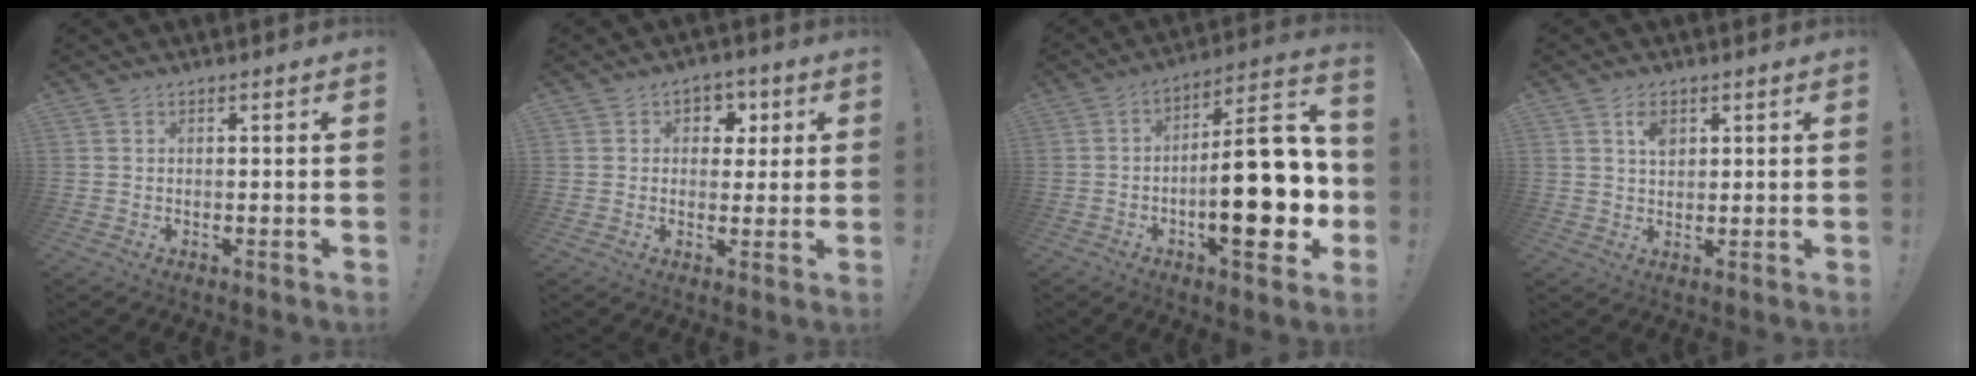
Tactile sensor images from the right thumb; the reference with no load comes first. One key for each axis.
{"total": 5.5, "fx": 1.4, "fy": 5.0, "fz": 1.6, "tx": -0.009, "ty": -0.006, "tz": 0.025}
{"total": 24.3, "fx": -4.0, "fy": 8.2, "fz": 22.5, "tx": -0.327, "ty": 0.015, "tz": -0.059}
{"total": 4.1, "fx": 1.8, "fy": 2.6, "fz": 2.6, "tx": -0.030, "ty": -0.008, "tz": 0.028}